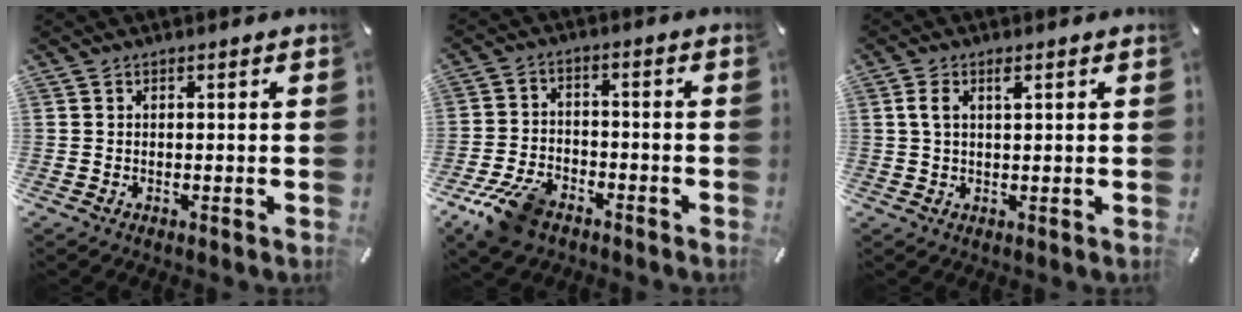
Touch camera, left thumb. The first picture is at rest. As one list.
[{"total": 10.0, "force": [-6.5, 5.5, 5.2], "torque": [-0.109, 0.029, -0.121]}, {"total": 3.0, "force": [1.1, 1.2, 2.5], "torque": [-0.060, 0.002, 0.015]}]